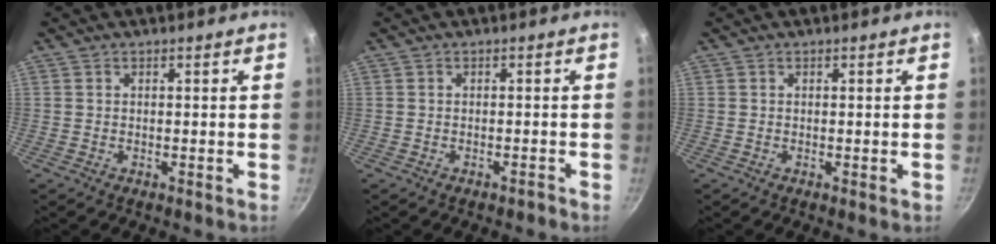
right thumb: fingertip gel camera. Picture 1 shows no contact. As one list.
[{"total": 0.8, "force": [-0.7, 0.2, 0.2], "torque": [-0.004, 0.013, -0.005]}, {"total": 0.0}]